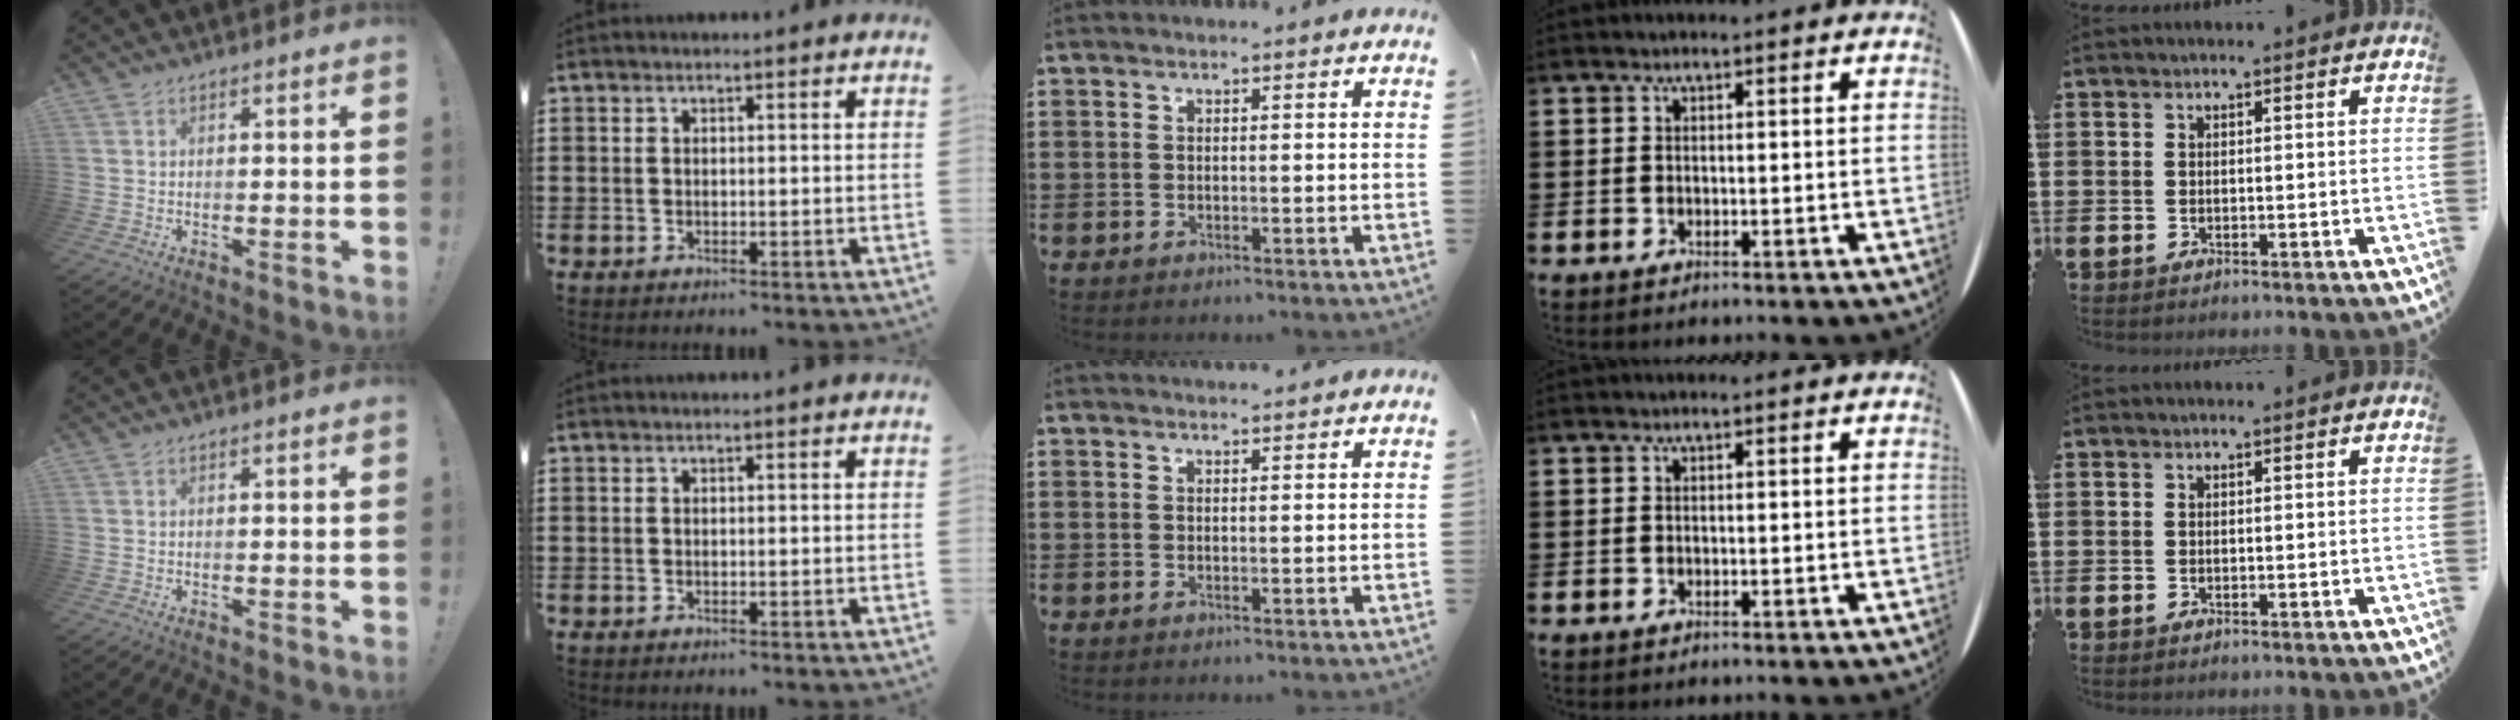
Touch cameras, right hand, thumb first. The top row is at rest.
{"middle": {"total": 1.0, "force": [1.0, 0.0, 0.1], "torque": [0.003, -0.004, 0.017]}}